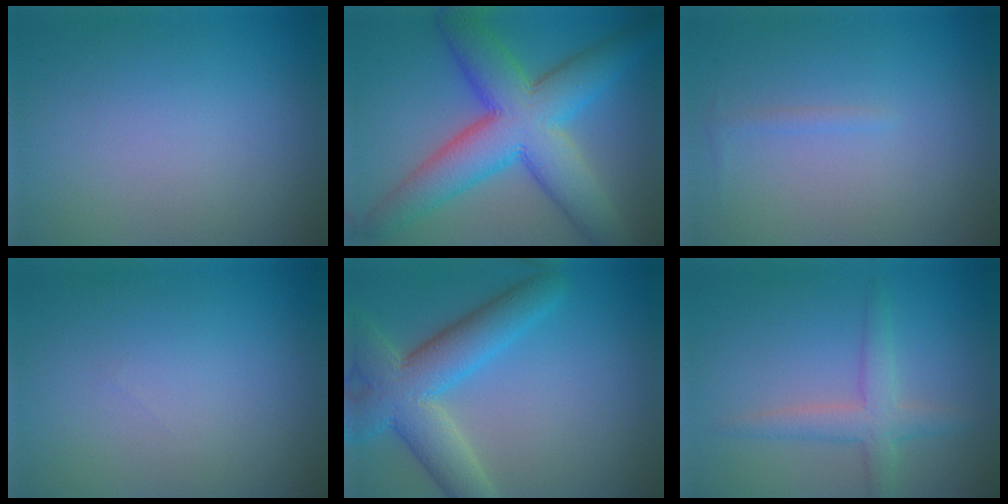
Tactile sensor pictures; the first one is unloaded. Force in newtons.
{"total": 10.8, "press": 10.8, "slide": 0.3}
{"total": 0.7, "press": 0.7, "slide": 0.0}
{"total": 0.0}
{"total": 7.5, "press": 7.4, "slide": 0.7}
{"total": 3.0, "press": 3.0, "slide": 0.1}